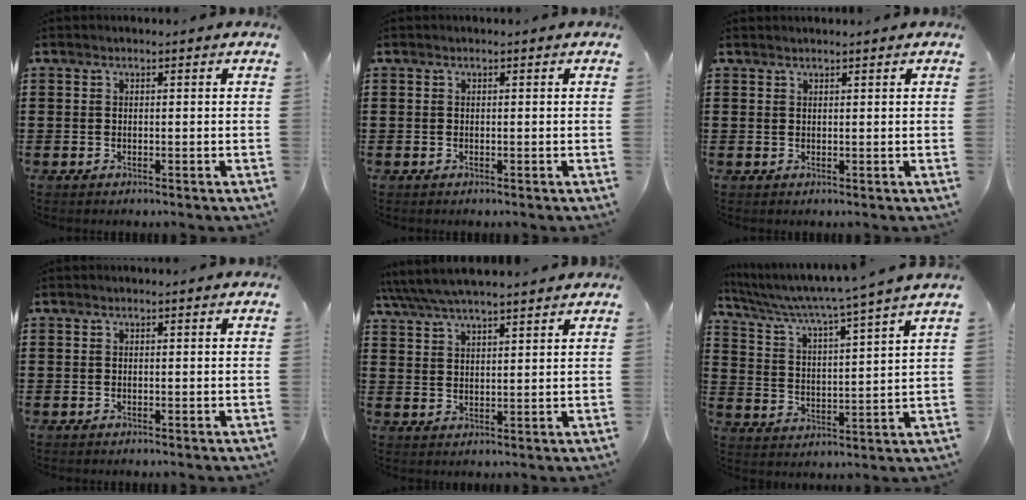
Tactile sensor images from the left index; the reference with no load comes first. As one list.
[{"total": 0.0}, {"total": 0.7, "force": [0.7, -0.1, 0.1], "torque": [-0.004, -0.002, 0.015]}, {"total": 0.0}, {"total": 4.9, "force": [4.5, 0.6, 1.9], "torque": [-0.051, -0.014, 0.079]}, {"total": 4.8, "force": [4.2, -1.3, 2.0], "torque": [-0.062, -0.040, 0.060]}]